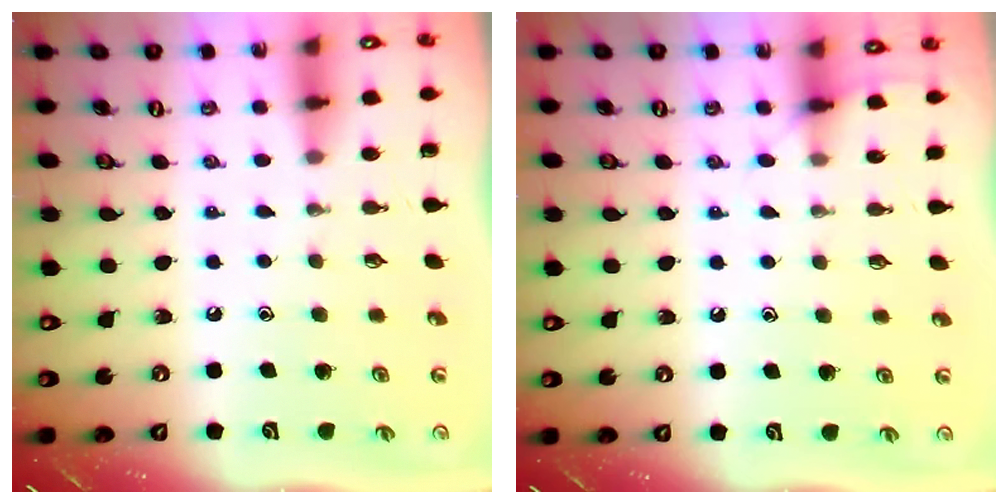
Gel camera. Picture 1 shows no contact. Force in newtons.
{"total": 5.0, "press": 5.0, "slide": 0.6}